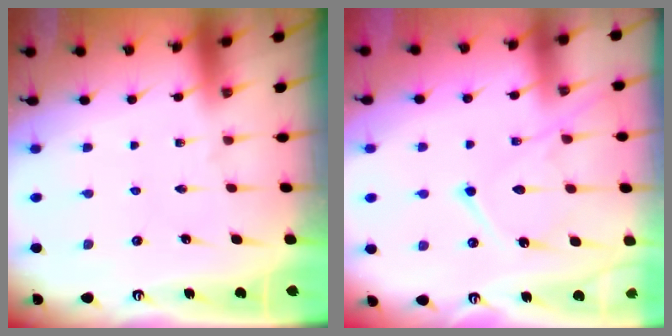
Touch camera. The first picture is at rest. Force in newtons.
{"total": 12.0, "press": 11.9, "slide": 1.4}